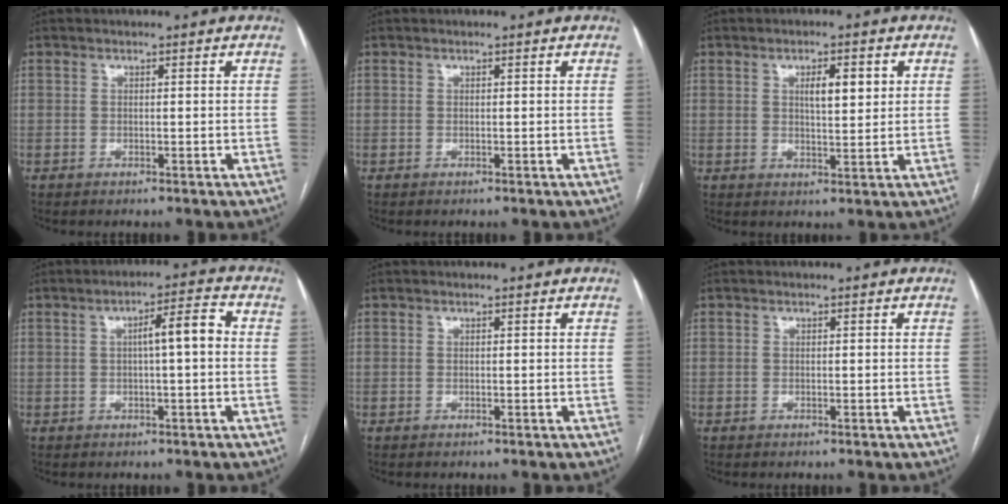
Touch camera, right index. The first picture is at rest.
{"total": 0.0}
{"total": 4.7, "force": [1.6, 1.3, 4.3], "torque": [-0.070, 0.002, 0.026]}
{"total": 5.4, "force": [0.4, 0.7, 5.4], "torque": [-0.081, 0.016, 0.004]}
{"total": 0.0}
{"total": 0.0}